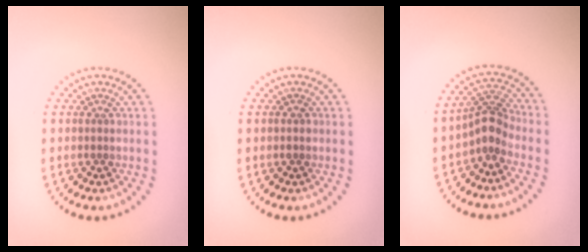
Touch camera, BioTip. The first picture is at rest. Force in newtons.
{"total": 0.8, "press": 0.8, "slide": 0.0}
{"total": 2.9, "press": 2.1, "slide": 2.0}